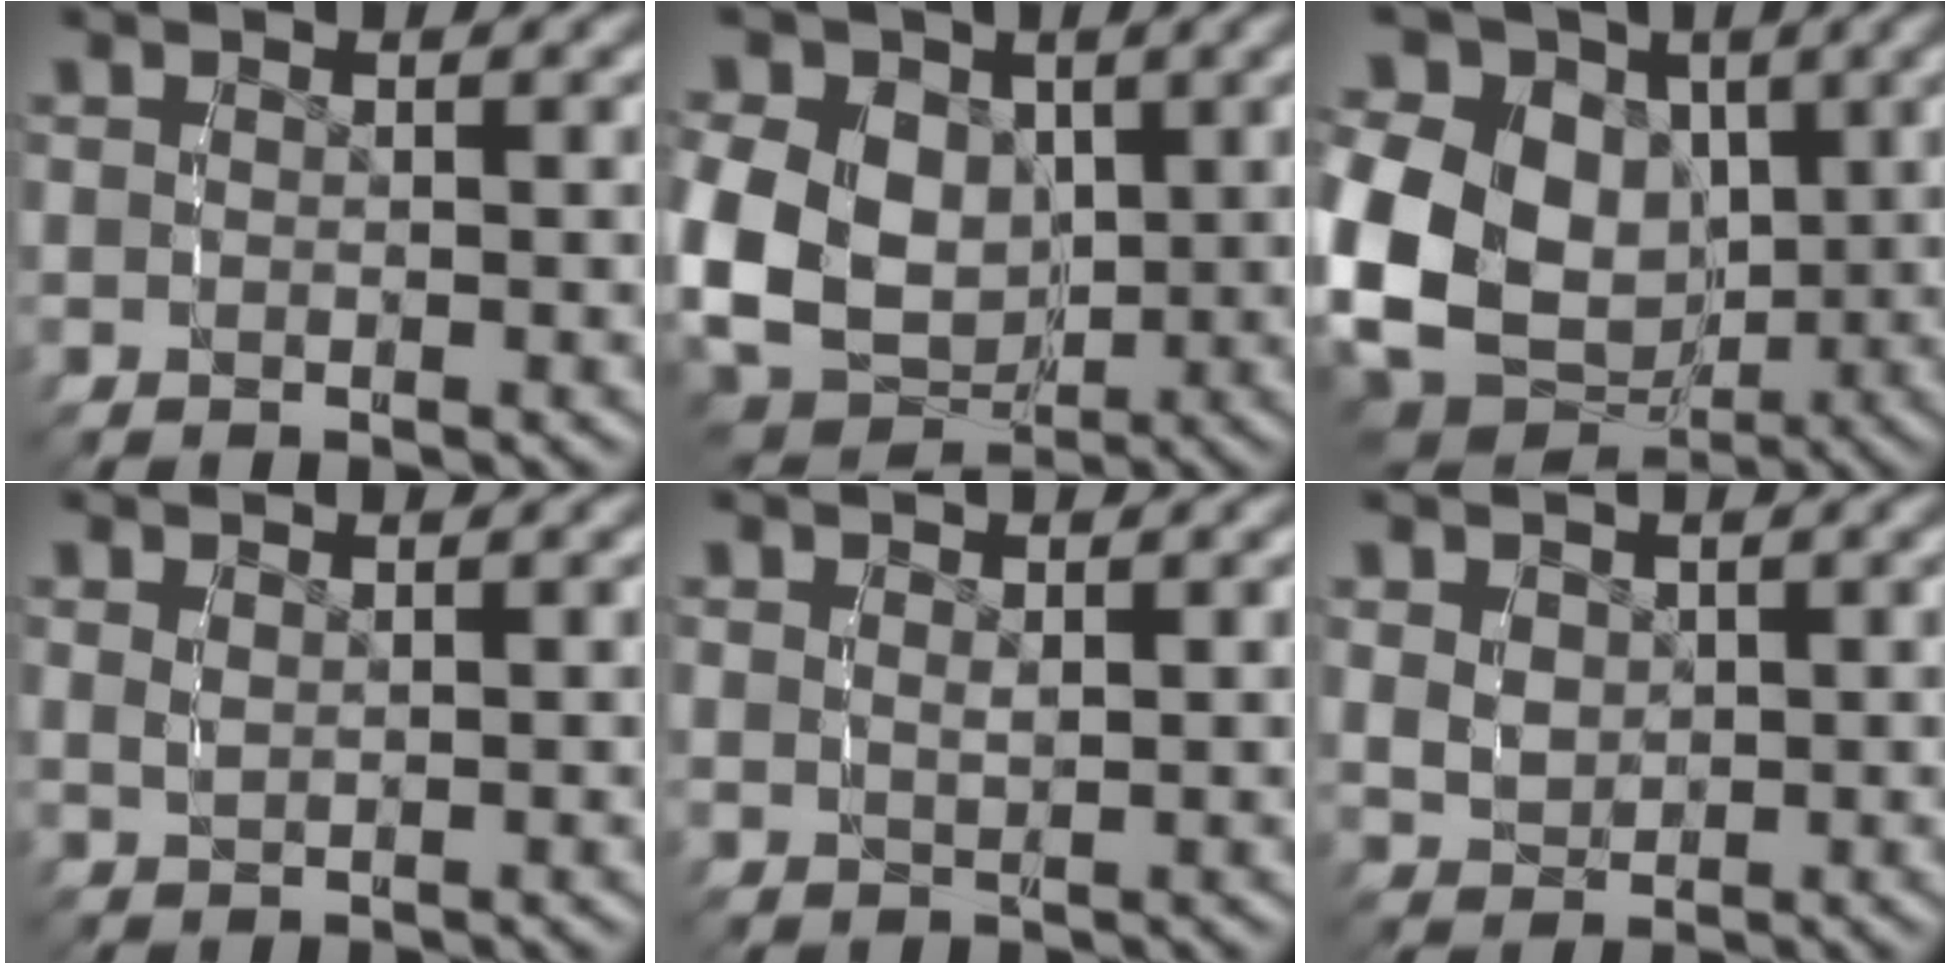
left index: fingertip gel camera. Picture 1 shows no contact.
{"total": 14.3, "force": [0.6, 12.4, 7.2], "torque": [-0.172, -0.034, 0.010]}
{"total": 18.2, "force": [0.8, 15.2, 9.9], "torque": [-0.214, -0.040, 0.014]}
{"total": 0.8, "force": [0.7, 0.0, 0.4], "torque": [-0.015, -0.011, 0.023]}
{"total": 1.1, "force": [0.7, 0.5, 0.7], "torque": [-0.017, -0.010, 0.020]}
{"total": 2.5, "force": [0.9, 2.0, 1.2], "torque": [-0.030, -0.015, 0.031]}